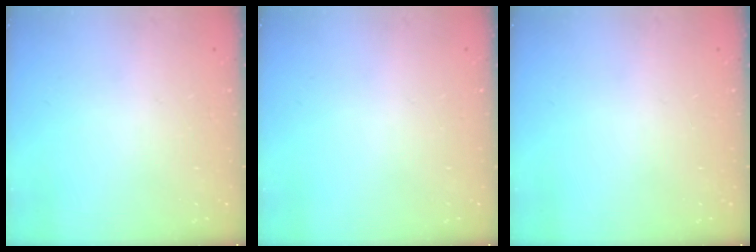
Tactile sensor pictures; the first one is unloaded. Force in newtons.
{"total": 0.0}
{"total": 0.0}